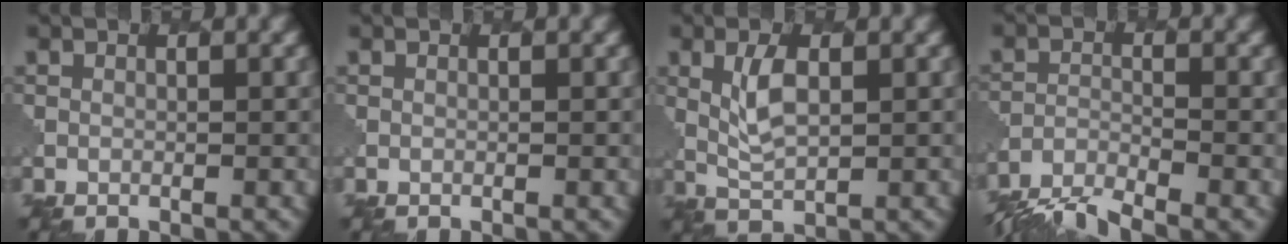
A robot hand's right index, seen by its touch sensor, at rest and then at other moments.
{"total": 0.0}
{"total": 3.1, "force": [1.3, 1.2, 2.6], "torque": [-0.058, 0.000, 0.027]}
{"total": 5.8, "force": [-5.4, 1.0, 1.9], "torque": [-0.042, -0.009, -0.100]}